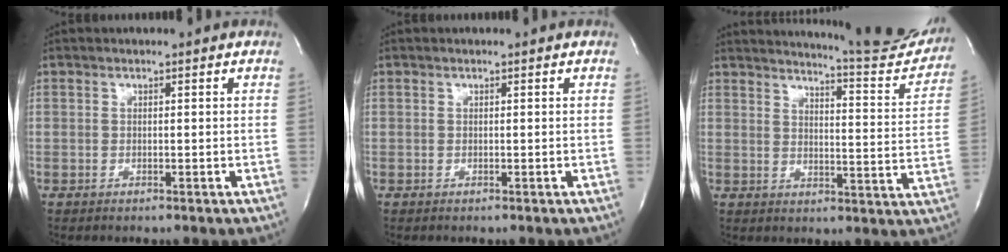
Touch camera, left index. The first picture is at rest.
{"total": 0.0}
{"total": 17.2, "force": [16.6, 0.5, 4.7], "torque": [-0.073, -0.094, 0.194]}